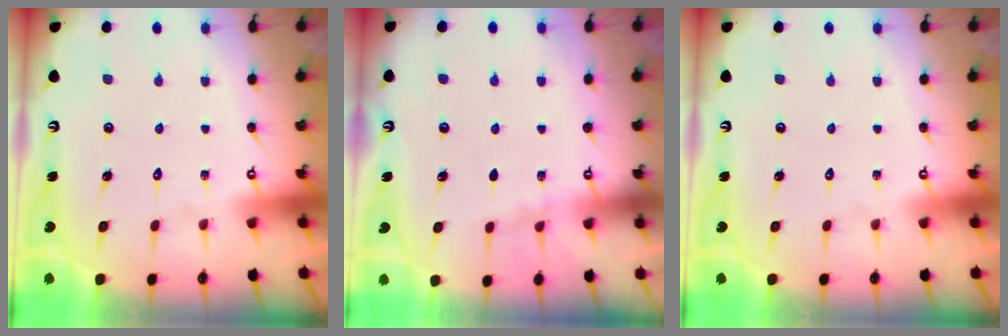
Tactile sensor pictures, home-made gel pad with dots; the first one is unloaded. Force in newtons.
{"total": 3.2, "press": 3.0, "slide": 1.0}
{"total": 0.0}